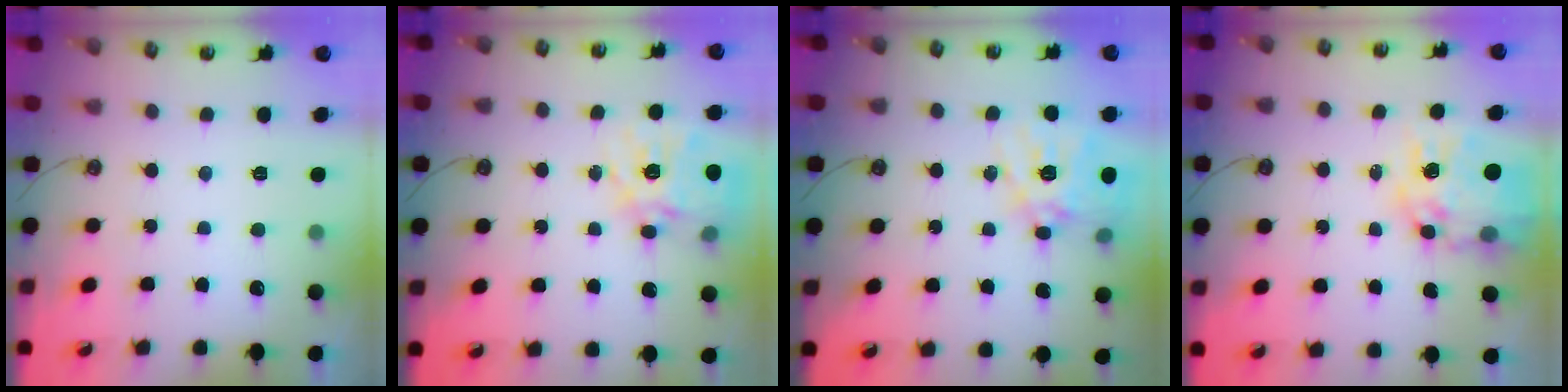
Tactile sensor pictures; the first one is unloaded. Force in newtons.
{"total": 17.2, "press": 17.1, "slide": 1.4}
{"total": 16.9, "press": 16.8, "slide": 1.5}
{"total": 14.5, "press": 14.4, "slide": 1.6}